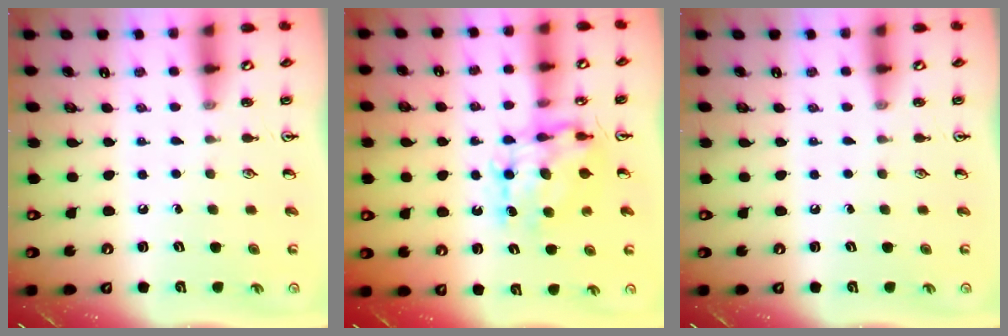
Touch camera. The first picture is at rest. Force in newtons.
{"total": 9.2, "press": 9.2, "slide": 0.7}
{"total": 0.0}